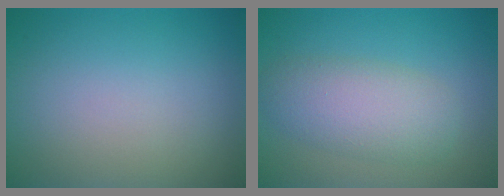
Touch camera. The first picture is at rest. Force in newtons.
{"total": 4.9, "press": 4.9, "slide": 0.1}